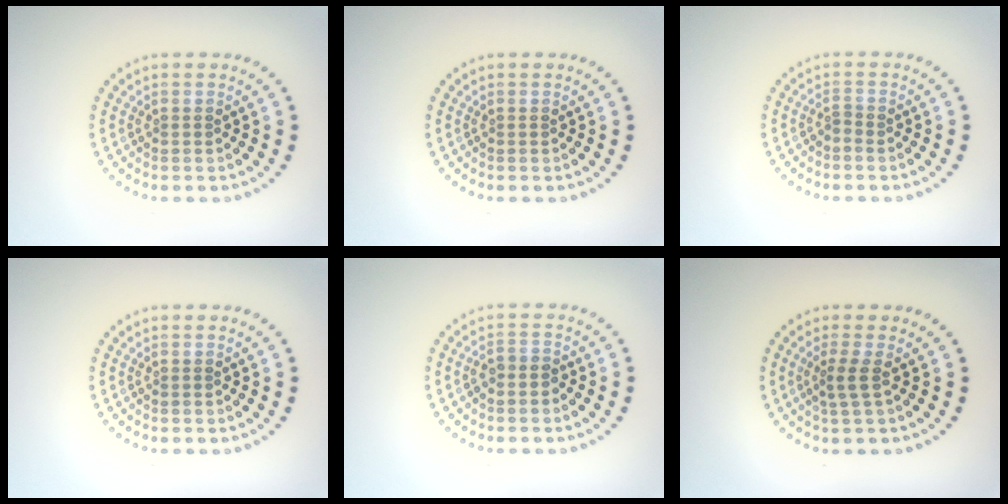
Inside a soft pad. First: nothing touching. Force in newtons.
{"total": 0.0}
{"total": 0.6, "press": 0.2, "slide": 0.6}
{"total": 0.0}
{"total": 1.5, "press": 1.3, "slide": 0.8}
{"total": 1.8, "press": 1.3, "slide": 1.2}